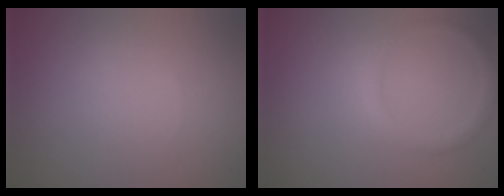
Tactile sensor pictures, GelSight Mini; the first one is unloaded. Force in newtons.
{"total": 1.4, "press": 1.4, "slide": 0.1}